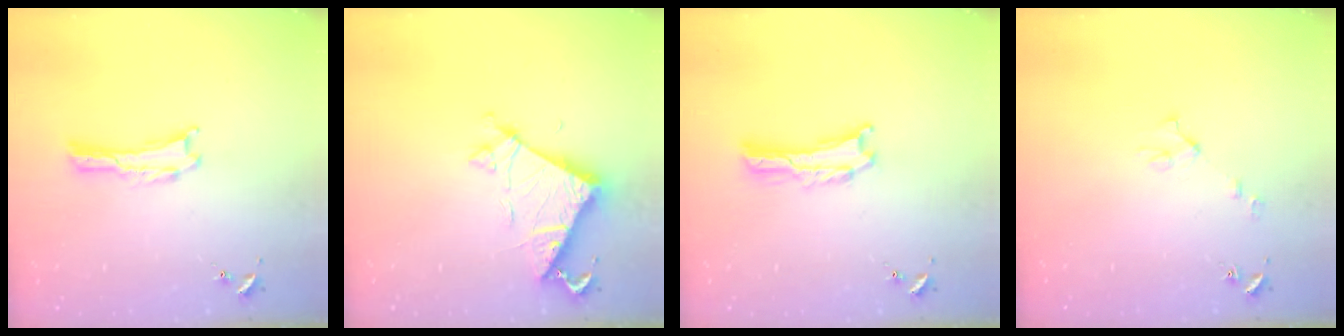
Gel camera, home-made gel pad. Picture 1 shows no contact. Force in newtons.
{"total": 6.7, "press": 6.7, "slide": 0.6}
{"total": 1.0, "press": 1.0, "slide": 0.2}
{"total": 3.1, "press": 3.1, "slide": 0.3}